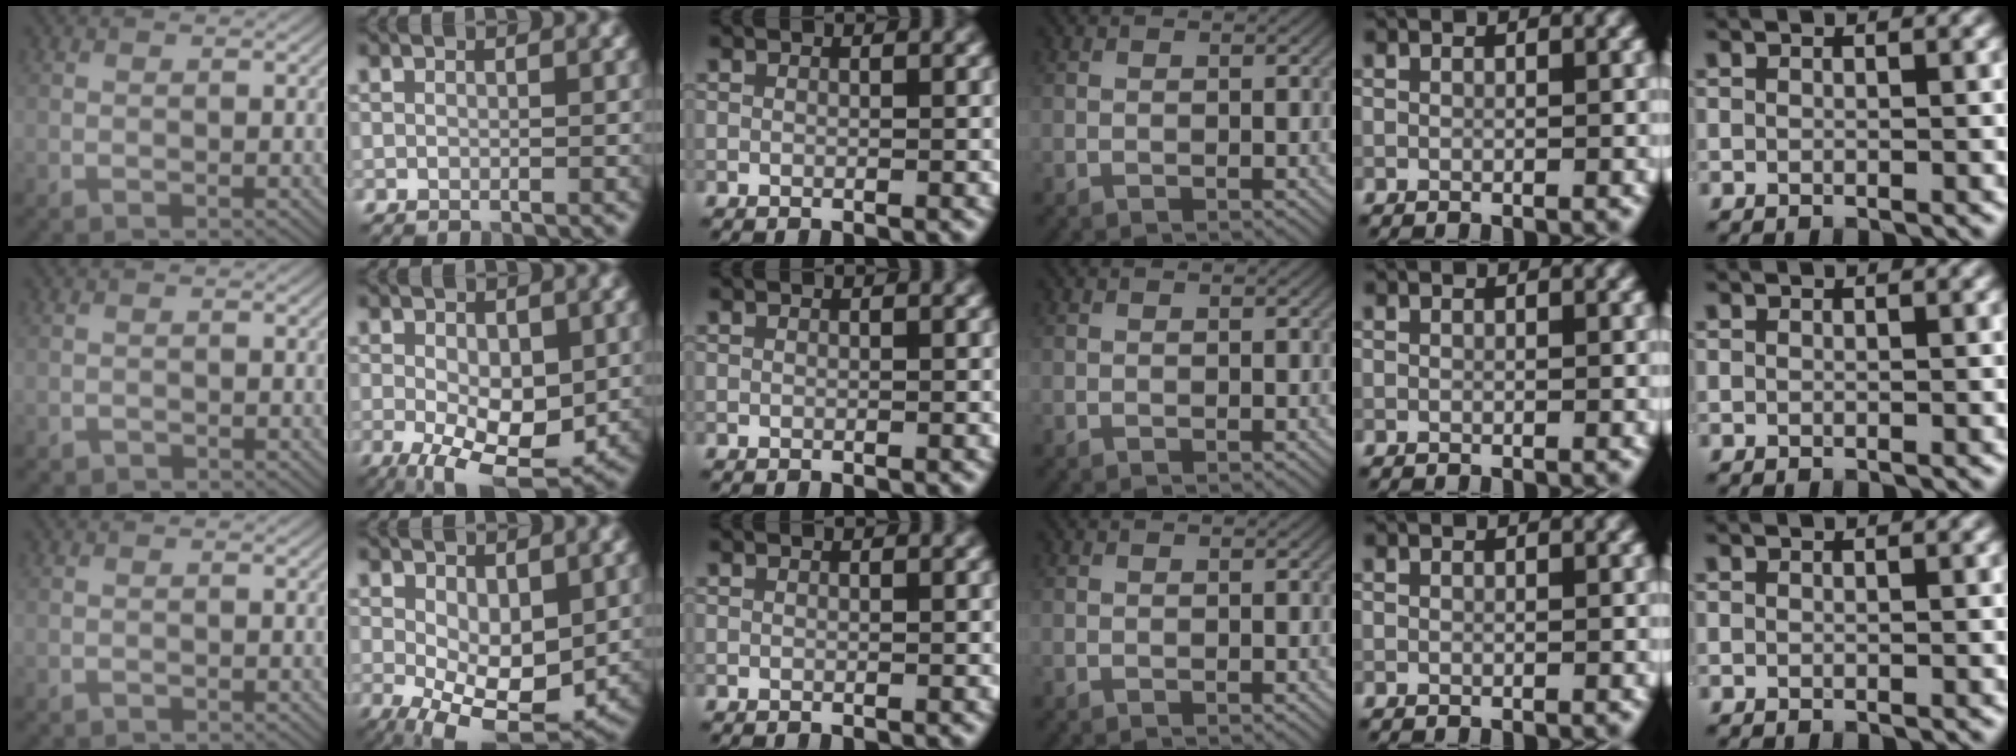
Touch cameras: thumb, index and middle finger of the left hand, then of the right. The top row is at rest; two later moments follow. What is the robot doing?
{"motion": "lift_and_place", "object": "calculator"}